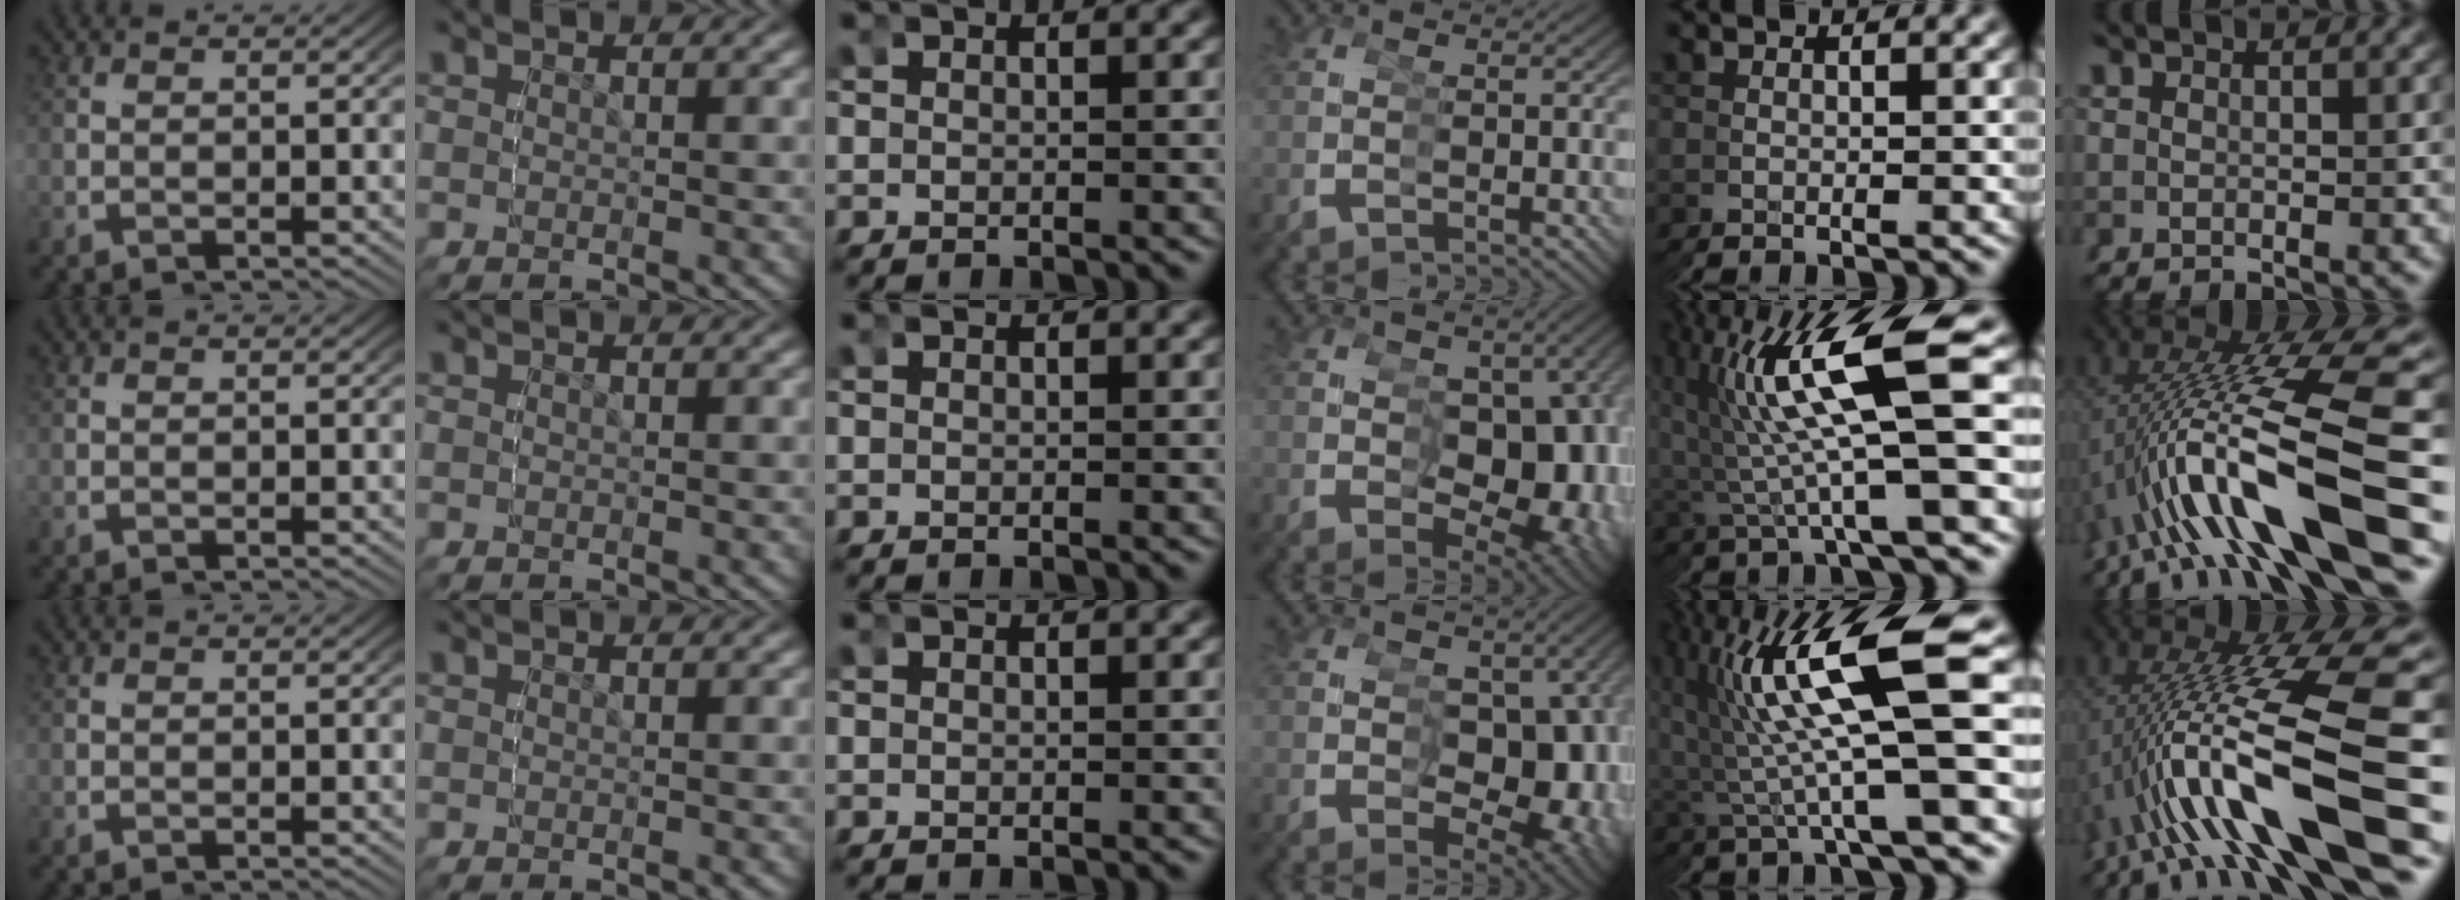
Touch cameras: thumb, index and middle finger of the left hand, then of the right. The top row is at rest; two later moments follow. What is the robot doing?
{"motion": "grasp_and_lifting", "object": "condiment"}